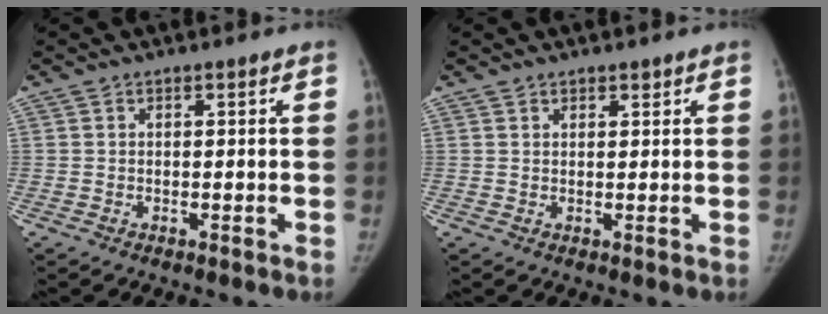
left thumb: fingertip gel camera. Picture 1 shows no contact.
{"total": 1.0, "force": [0.8, 0.6, 0.2], "torque": [0.010, -0.005, 0.010]}